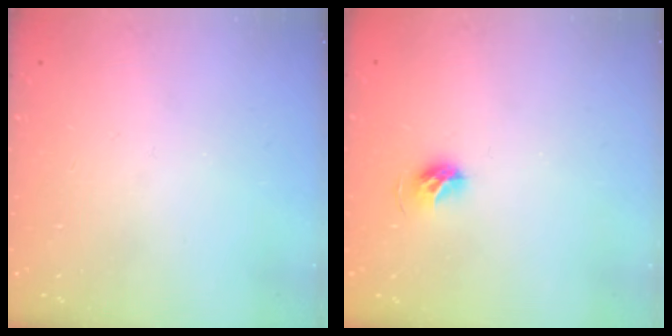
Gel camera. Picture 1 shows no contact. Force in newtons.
{"total": 6.6, "press": 6.5, "slide": 1.2}